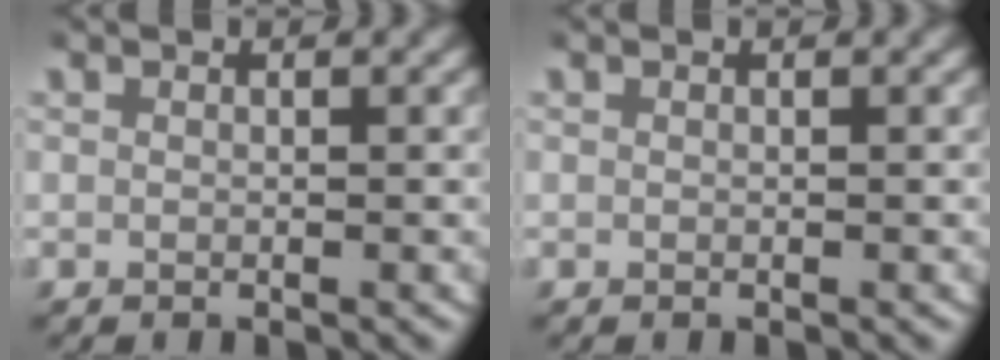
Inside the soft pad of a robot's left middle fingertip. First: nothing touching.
{"total": 0.0}